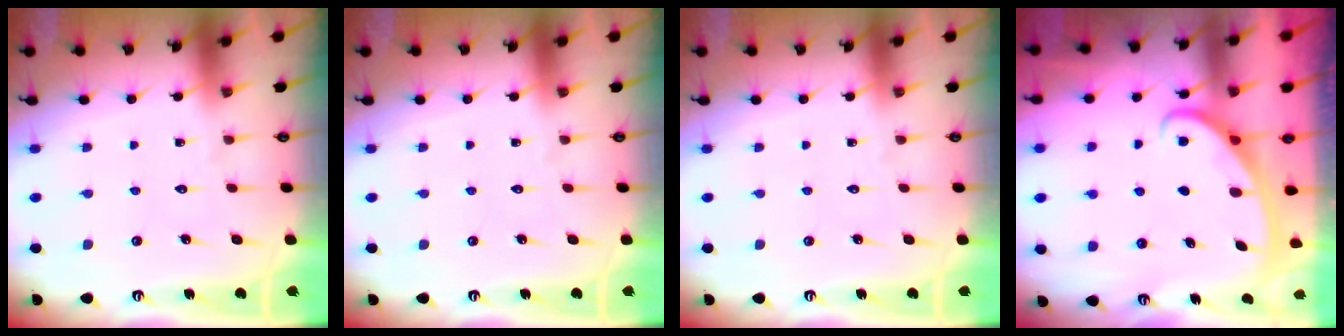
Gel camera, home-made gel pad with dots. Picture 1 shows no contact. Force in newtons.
{"total": 0.0}
{"total": 0.0}
{"total": 2.8, "press": 2.8, "slide": 0.4}